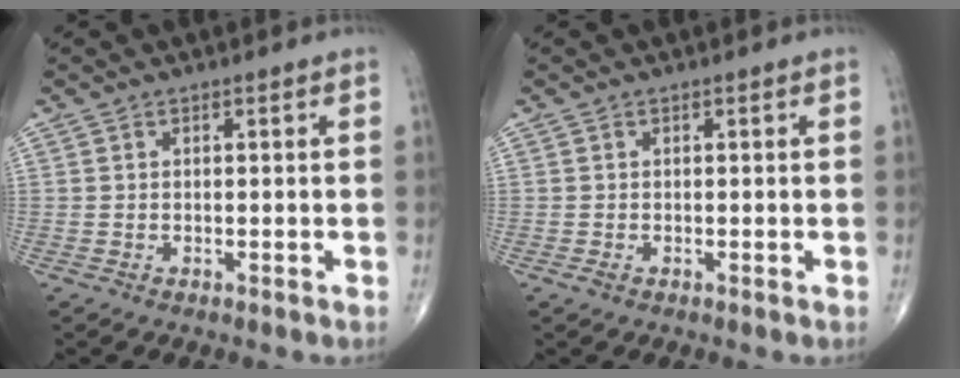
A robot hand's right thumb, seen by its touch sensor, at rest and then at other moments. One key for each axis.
{"total": 0.6, "fx": -0.3, "fy": 0.3, "fz": 0.5, "tx": -0.010, "ty": -0.002, "tz": -0.007}